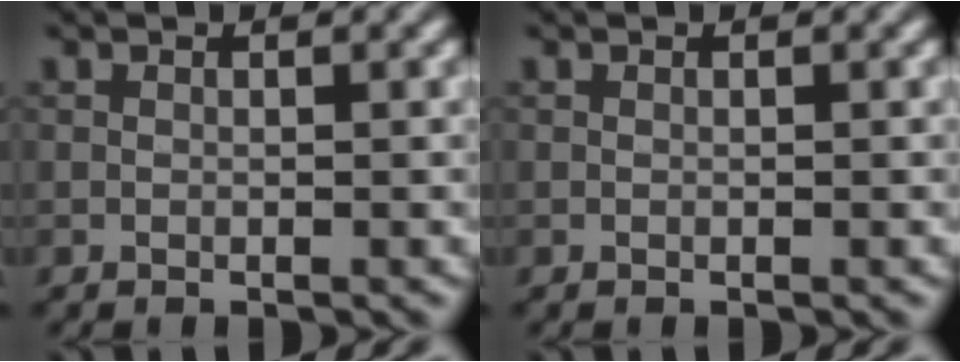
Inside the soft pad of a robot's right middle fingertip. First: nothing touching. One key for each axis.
{"total": 0.0}